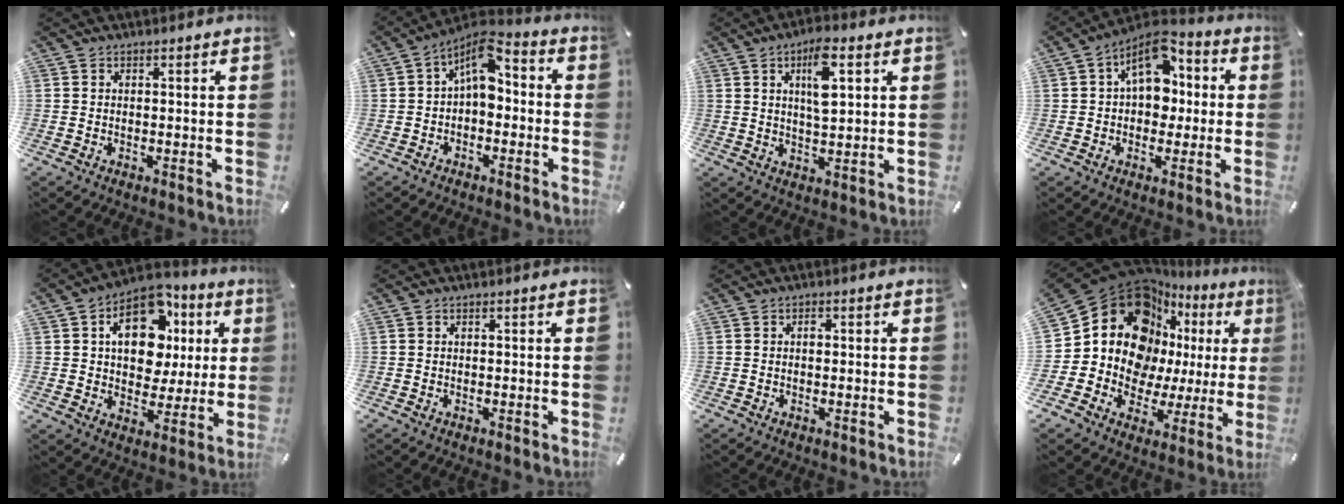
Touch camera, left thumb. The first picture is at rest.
{"total": 8.1, "force": [0.9, 5.0, 6.4], "torque": [-0.111, -0.008, 0.014]}
{"total": 8.7, "force": [3.4, 3.1, 7.4], "torque": [-0.119, -0.006, 0.051]}
{"total": 14.0, "force": [3.7, 9.9, 9.3], "torque": [-0.136, -0.016, 0.068]}
{"total": 15.9, "force": [5.1, 11.3, 9.9], "torque": [-0.148, -0.010, 0.097]}
{"total": 0.0}
{"total": 1.0, "force": [0.1, 0.7, 0.7], "torque": [-0.007, -0.001, -0.001]}
{"total": 19.8, "force": [6.4, 15.4, 10.7], "torque": [-0.189, -0.069, 0.122]}